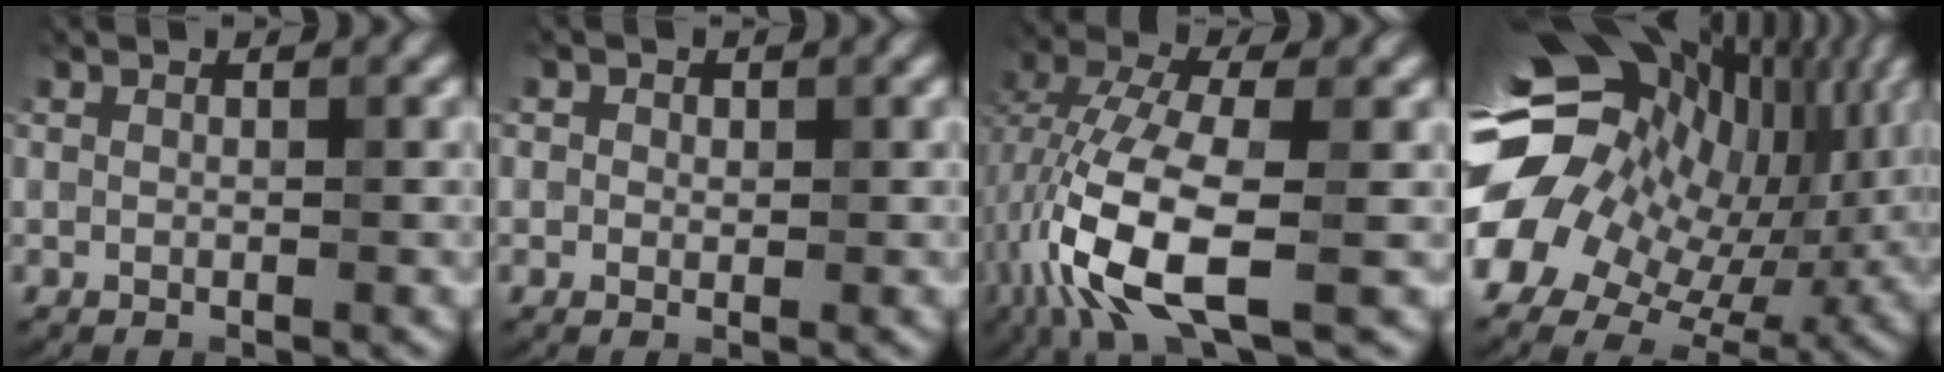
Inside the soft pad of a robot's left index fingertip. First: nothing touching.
{"total": 1.0, "force": [0.3, 0.9, 0.3], "torque": [-0.003, -0.005, 0.000]}
{"total": 9.9, "force": [-2.8, 3.9, 8.6], "torque": [-0.194, -0.002, -0.058]}
{"total": 18.3, "force": [2.7, 12.5, 13.2], "torque": [-0.263, 0.005, 0.066]}